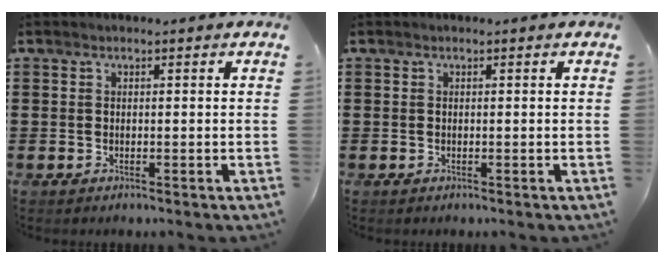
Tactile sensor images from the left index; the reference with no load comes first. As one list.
[{"total": 0.0}]